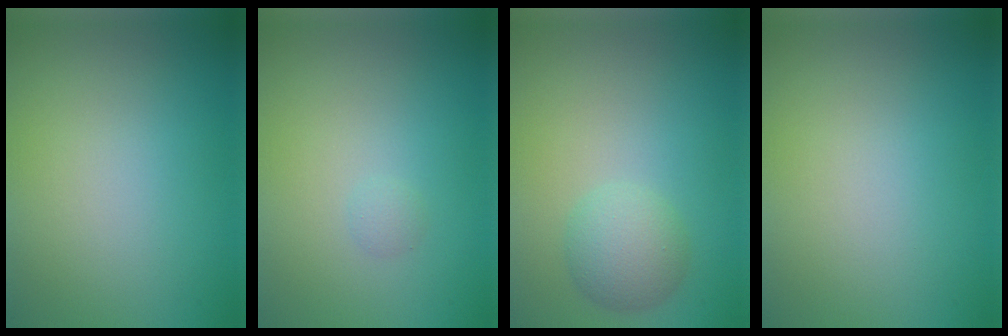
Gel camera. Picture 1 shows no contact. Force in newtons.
{"total": 0.6, "press": 0.6, "slide": 0.1}
{"total": 3.1, "press": 3.1, "slide": 0.1}
{"total": 0.0}